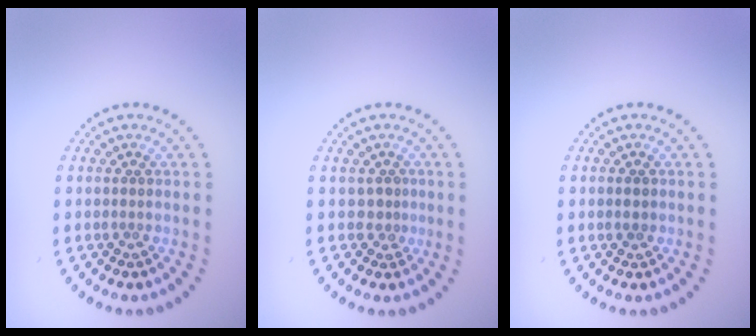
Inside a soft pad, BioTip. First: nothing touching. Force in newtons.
{"total": 1.1, "press": 0.7, "slide": 0.9}
{"total": 1.2, "press": 1.2, "slide": 0.1}